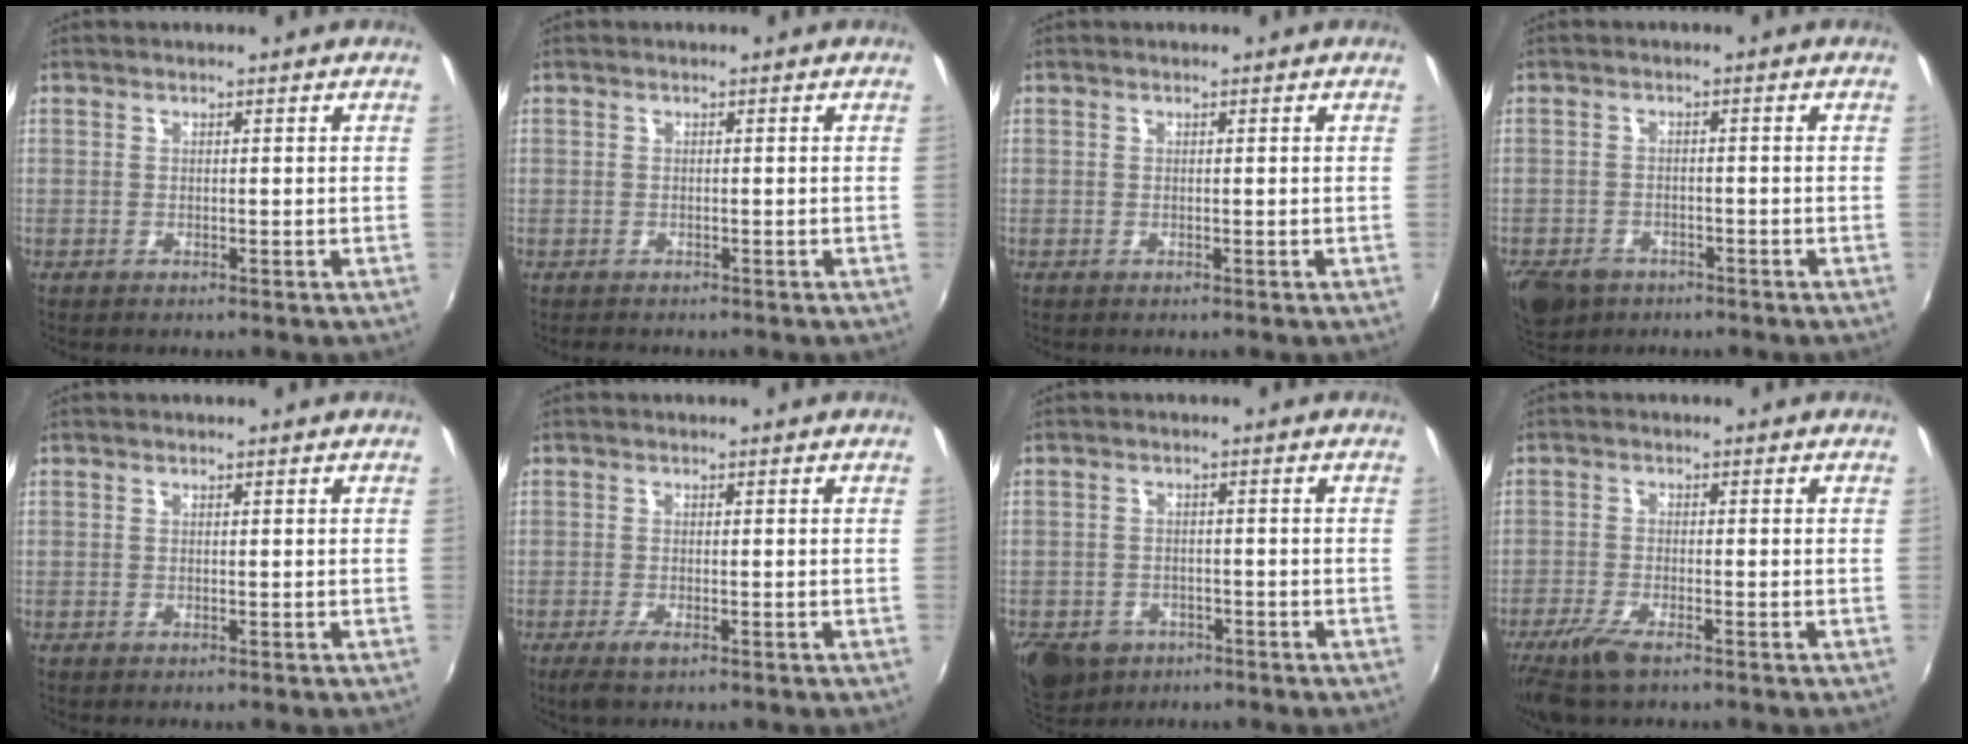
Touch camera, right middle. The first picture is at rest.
{"total": 1.5, "force": [-1.0, 1.1, 0.0], "torque": [-0.005, 0.001, -0.017]}
{"total": 0.0}
{"total": 7.4, "force": [-4.7, 4.7, 3.2], "torque": [-0.084, -0.013, -0.077]}
{"total": 0.0}
{"total": 2.6, "force": [-1.7, 0.6, 1.9], "torque": [-0.042, -0.009, -0.031]}
{"total": 9.4, "force": [-5.4, 6.6, 3.9], "torque": [-0.104, -0.012, -0.082]}
{"total": 6.3, "force": [-4.5, 1.5, 4.2], "torque": [-0.107, -0.019, -0.089]}